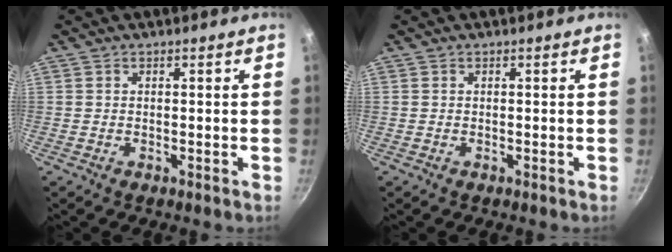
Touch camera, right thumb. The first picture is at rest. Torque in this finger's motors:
{"motor_torque": [-0.31, 0.31, -0.28, 0.10, 0.00]}